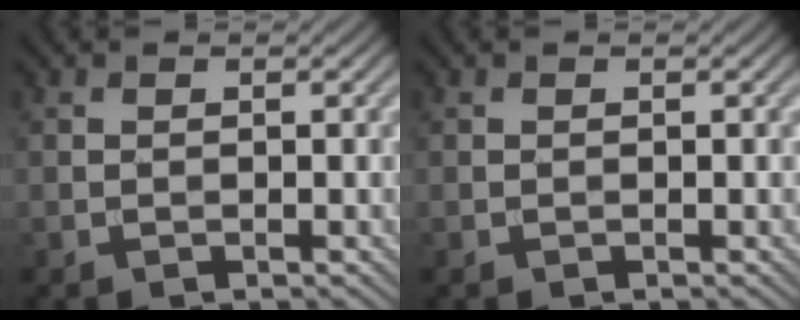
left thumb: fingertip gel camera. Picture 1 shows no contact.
{"total": 0.0}